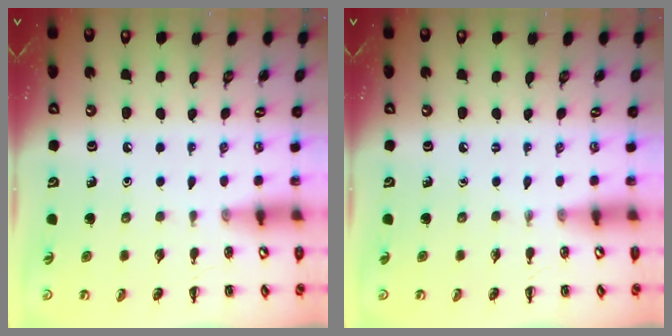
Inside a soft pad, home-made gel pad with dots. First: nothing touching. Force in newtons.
{"total": 0.0}